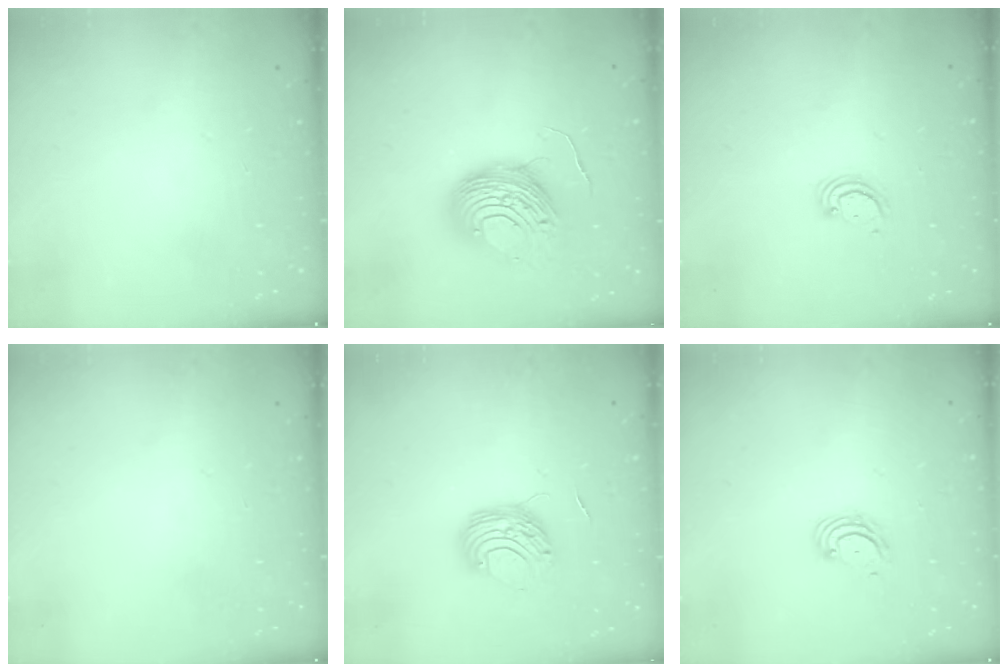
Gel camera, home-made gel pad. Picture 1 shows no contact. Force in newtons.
{"total": 11.8, "press": 11.7, "slide": 1.2}
{"total": 2.6, "press": 2.6, "slide": 0.3}
{"total": 0.0}
{"total": 9.3, "press": 9.3, "slide": 0.5}
{"total": 3.3, "press": 3.3, "slide": 0.4}